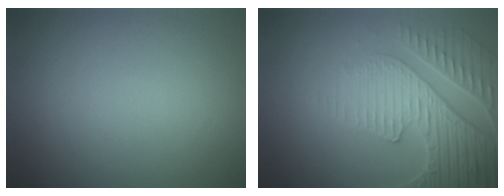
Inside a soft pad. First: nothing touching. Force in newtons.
{"total": 4.3, "press": 4.2, "slide": 0.8}